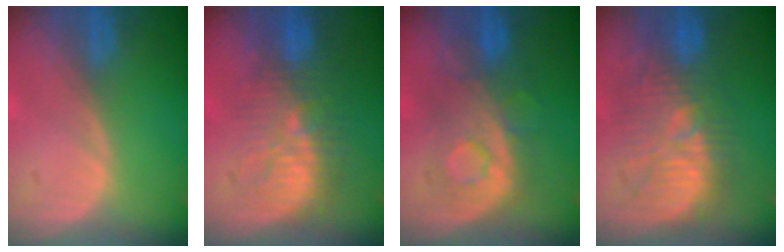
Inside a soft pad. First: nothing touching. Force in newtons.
{"total": 9.3, "press": 9.1, "slide": 2.1}
{"total": 8.3, "press": 8.3, "slide": 0.9}
{"total": 10.7, "press": 10.6, "slide": 0.9}